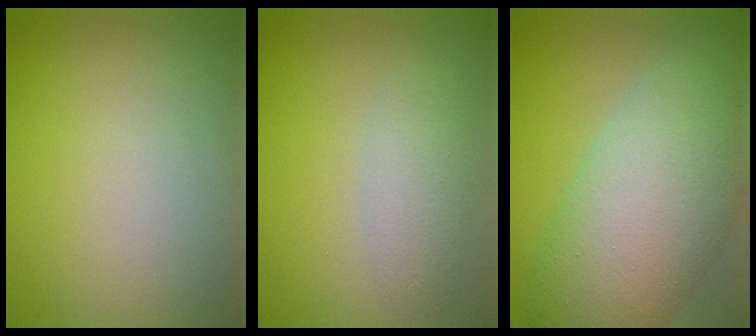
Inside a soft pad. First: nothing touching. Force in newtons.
{"total": 2.4, "press": 2.4, "slide": 0.0}
{"total": 11.7, "press": 11.7, "slide": 0.6}